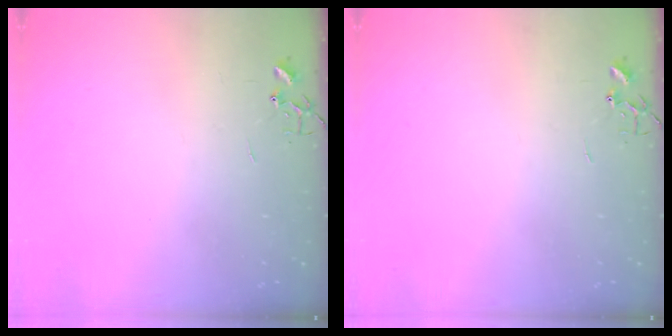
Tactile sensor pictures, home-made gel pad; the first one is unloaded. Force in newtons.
{"total": 0.0}